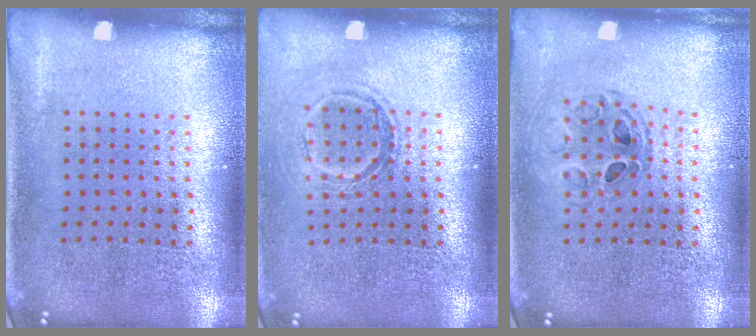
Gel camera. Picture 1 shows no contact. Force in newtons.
{"total": 1.3, "press": 1.1, "slide": 0.7}
{"total": 0.8, "press": 0.8, "slide": 0.1}